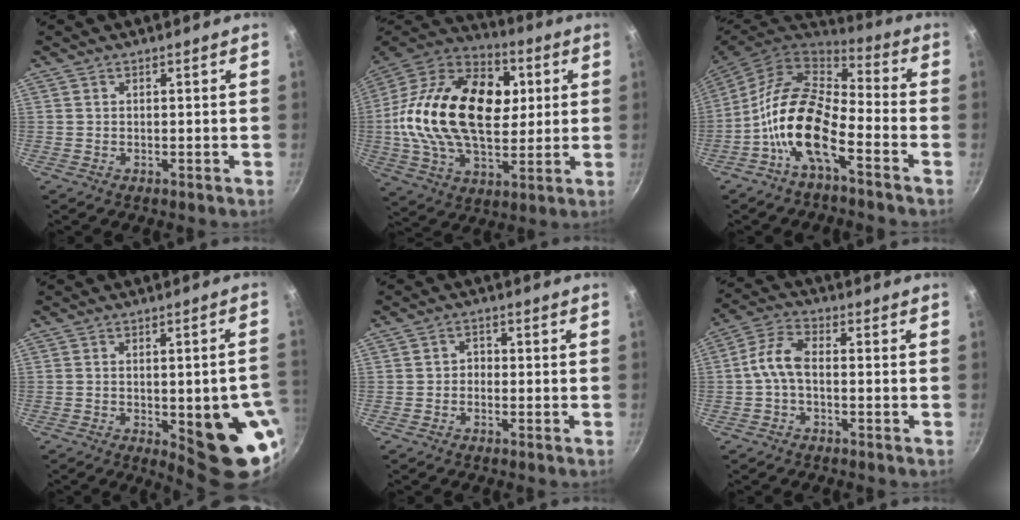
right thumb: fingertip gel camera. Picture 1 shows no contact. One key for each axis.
{"total": 29.9, "fx": 3.6, "fy": 18.8, "fz": 23.0, "tx": -0.393, "ty": 0.021, "tz": 0.050}
{"total": 15.5, "fx": -6.0, "fy": 7.0, "fz": 12.5, "tx": -0.228, "ty": 0.051, "tz": -0.133}
{"total": 16.0, "fx": -4.0, "fy": 5.4, "fz": 14.5, "tx": -0.135, "ty": 0.006, "tz": -0.043}
{"total": 1.7, "fx": -0.7, "fy": 1.3, "fz": 0.7, "tx": -0.003, "ty": 0.009, "tz": -0.016}
{"total": 6.2, "fx": -1.1, "fy": 3.1, "fz": 5.2, "tx": -0.112, "ty": 0.029, "tz": -0.033}